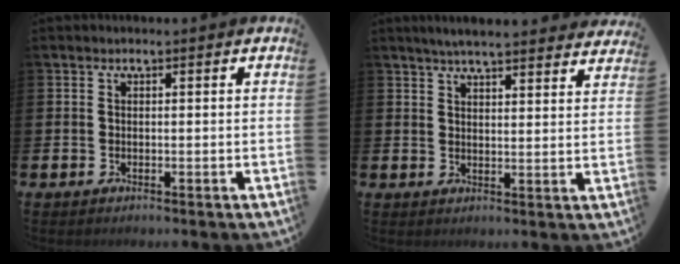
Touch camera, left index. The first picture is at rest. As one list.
[{"total": 5.1, "force": [4.9, 0.3, 1.4], "torque": [-0.036, -0.021, 0.088]}]